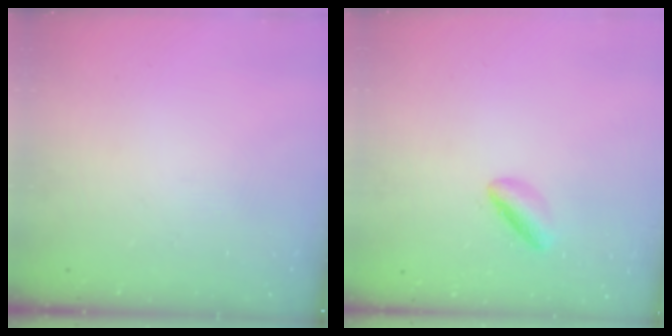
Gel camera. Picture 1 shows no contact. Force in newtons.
{"total": 3.0, "press": 3.0, "slide": 0.4}